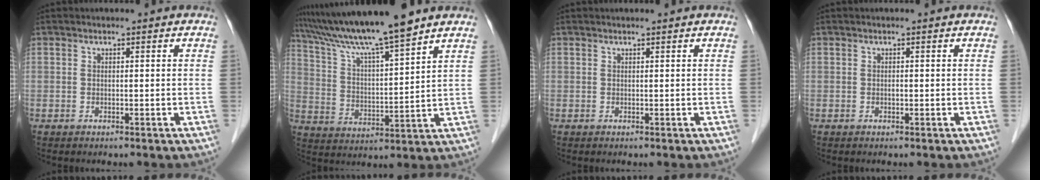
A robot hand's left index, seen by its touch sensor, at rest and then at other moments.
{"total": 14.0, "force": [11.9, -1.2, 7.3], "torque": [-0.137, 0.008, 0.212]}
{"total": 0.6, "force": [0.6, -0.1, 0.3], "torque": [-0.008, 0.003, 0.012]}
{"total": 0.0}